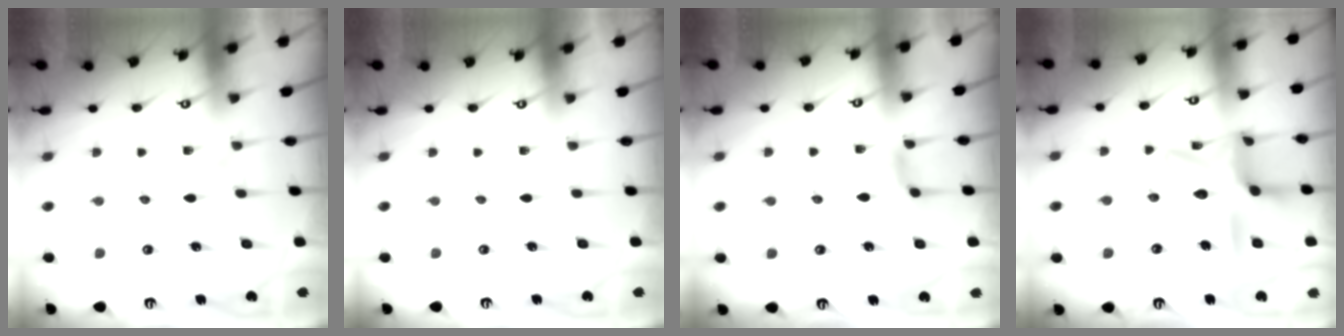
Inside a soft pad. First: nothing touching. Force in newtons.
{"total": 0.0}
{"total": 2.8, "press": 2.8, "slide": 0.6}
{"total": 14.2, "press": 14.2, "slide": 1.2}